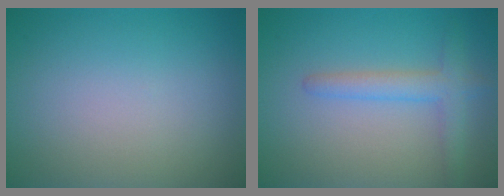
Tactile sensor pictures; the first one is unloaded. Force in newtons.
{"total": 2.8, "press": 2.8, "slide": 0.2}